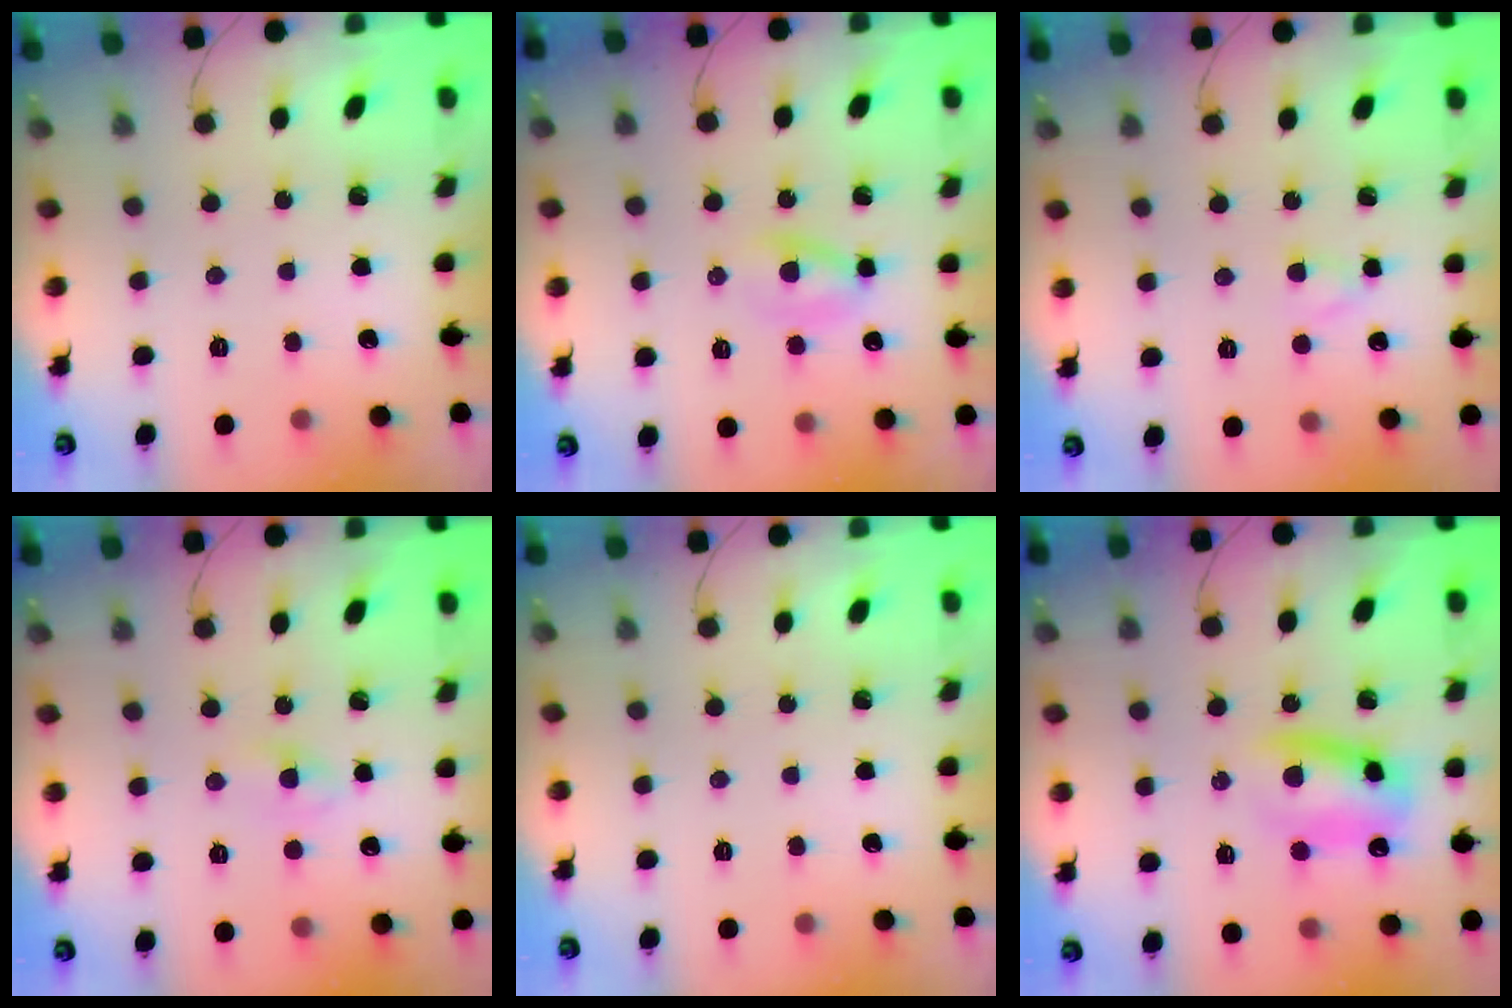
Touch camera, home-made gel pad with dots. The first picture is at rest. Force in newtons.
{"total": 4.1, "press": 3.9, "slide": 1.3}
{"total": 2.7, "press": 2.5, "slide": 1.1}
{"total": 2.1, "press": 1.8, "slide": 1.0}
{"total": 0.0}
{"total": 12.3, "press": 12.1, "slide": 2.0}